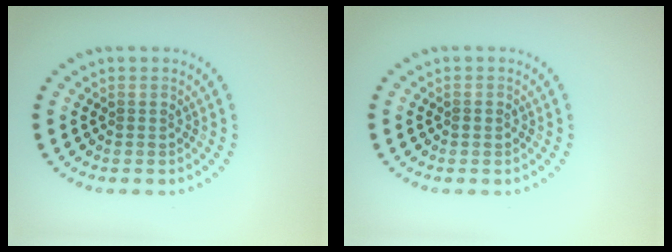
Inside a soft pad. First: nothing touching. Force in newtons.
{"total": 0.8, "press": 0.8, "slide": 0.2}